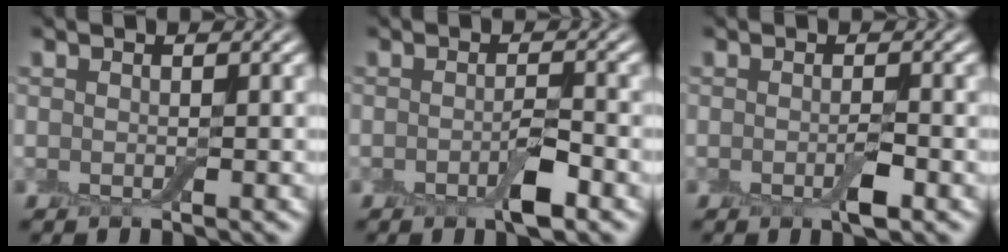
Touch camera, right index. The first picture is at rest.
{"total": 2.6, "force": [-1.2, 0.7, 2.2], "torque": [-0.038, -0.001, -0.022]}
{"total": 1.7, "force": [-0.7, 0.4, 1.6], "torque": [-0.026, -0.003, -0.013]}